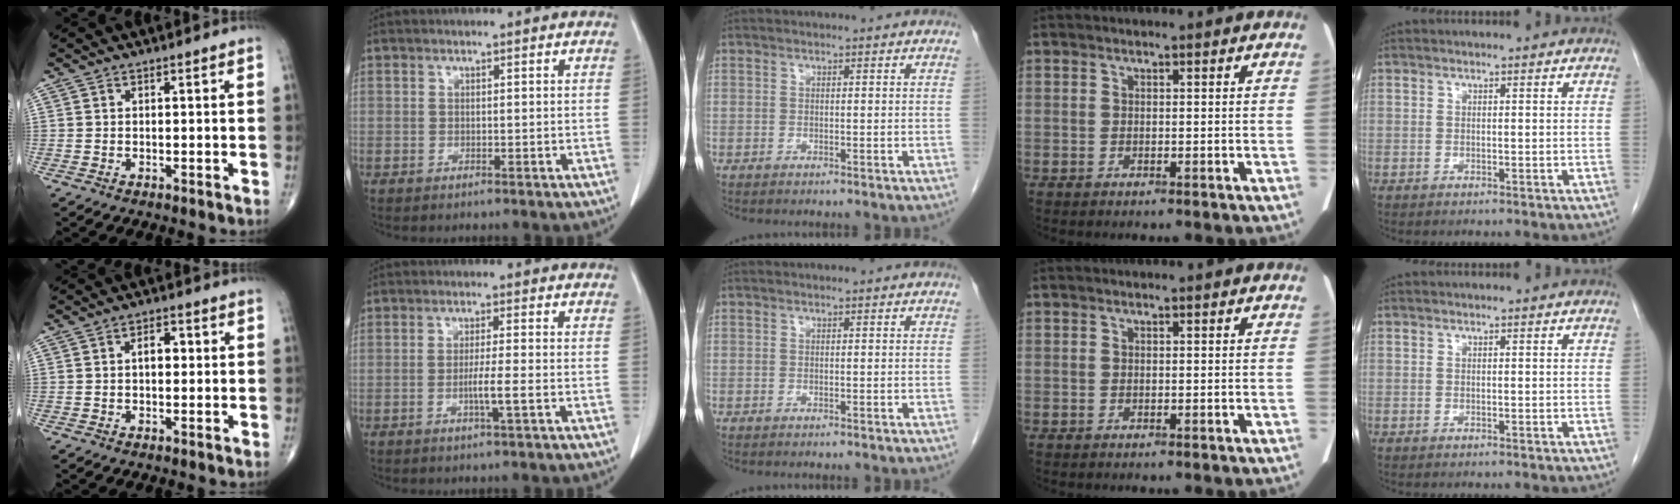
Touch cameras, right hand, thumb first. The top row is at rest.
{"thumb": {"total": 3.5, "force": [0.4, 2.1, 2.8], "torque": [-0.036, 0.011, 0.003]}, "index": {"total": 4.0, "force": [-1.2, -0.1, 3.8], "torque": [-0.070, -0.004, -0.021]}}